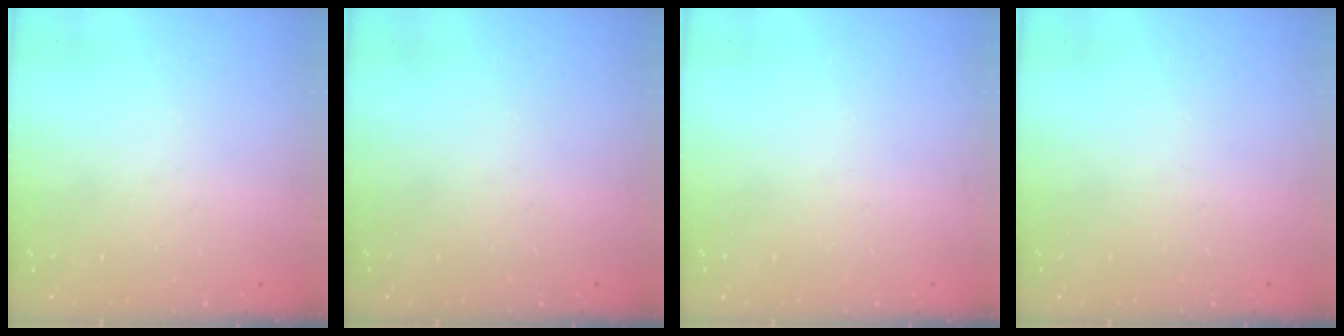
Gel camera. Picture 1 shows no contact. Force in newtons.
{"total": 0.0}
{"total": 0.0}
{"total": 0.0}